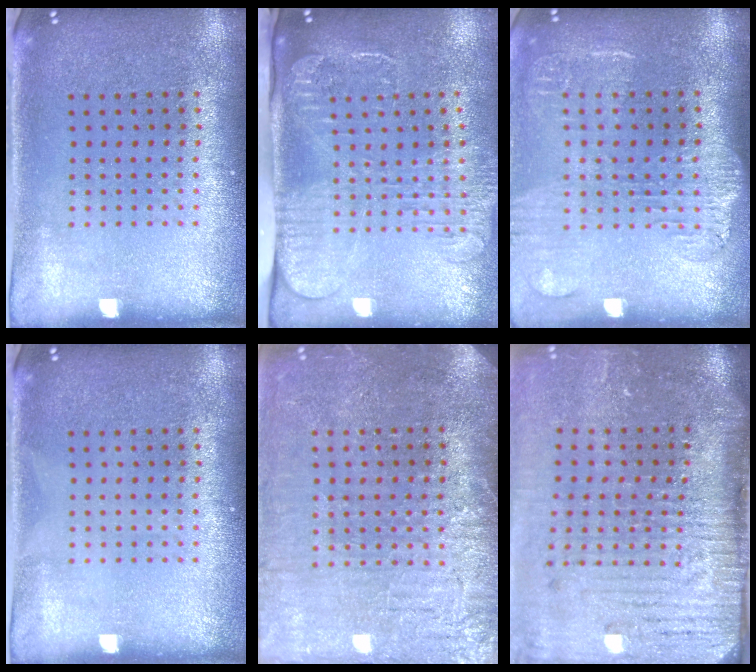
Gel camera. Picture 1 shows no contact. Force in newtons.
{"total": 2.7, "press": 2.0, "slide": 1.7}
{"total": 1.8, "press": 1.5, "slide": 0.9}
{"total": 0.0}
{"total": 3.8, "press": 3.5, "slide": 1.3}
{"total": 5.2, "press": 4.3, "slide": 2.9}